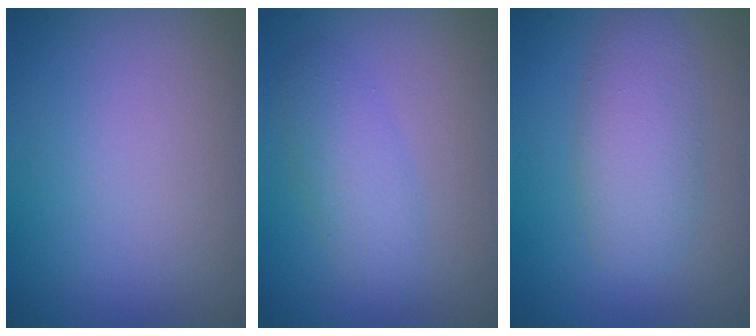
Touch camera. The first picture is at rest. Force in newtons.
{"total": 2.4, "press": 2.4, "slide": 0.1}
{"total": 3.5, "press": 3.5, "slide": 0.2}